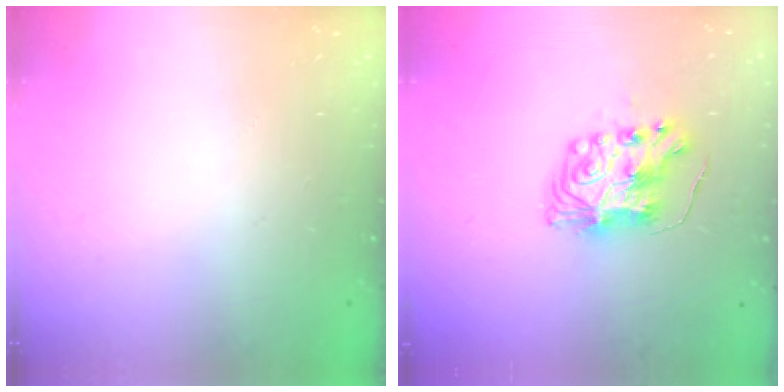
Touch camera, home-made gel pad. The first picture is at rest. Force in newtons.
{"total": 8.3, "press": 8.3, "slide": 0.2}